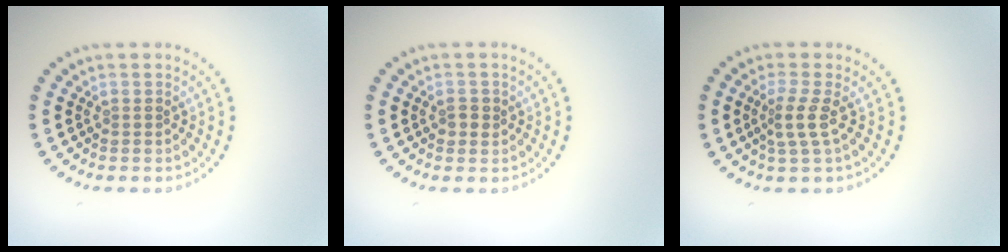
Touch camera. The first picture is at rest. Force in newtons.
{"total": 1.2, "press": 1.2, "slide": 0.1}
{"total": 2.3, "press": 1.6, "slide": 1.7}